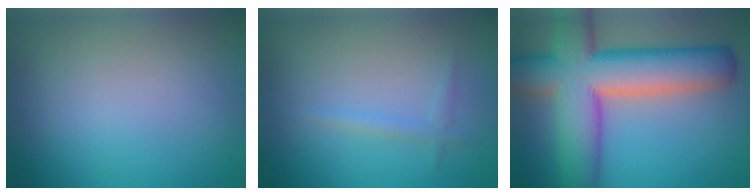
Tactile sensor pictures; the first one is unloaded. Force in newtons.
{"total": 1.0, "press": 1.0, "slide": 0.1}
{"total": 13.1, "press": 13.1, "slide": 0.7}